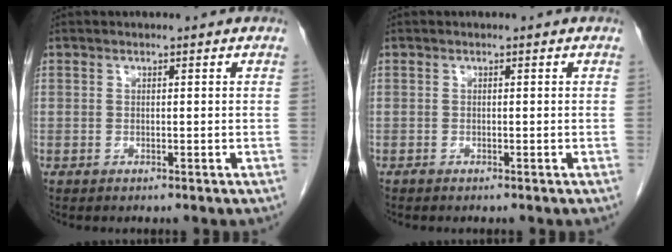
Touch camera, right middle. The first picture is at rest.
{"total": 0.0}